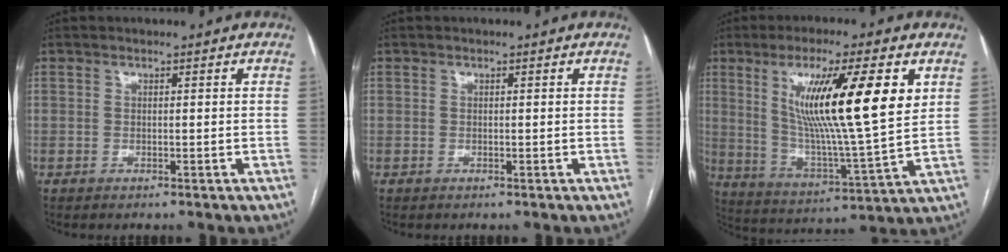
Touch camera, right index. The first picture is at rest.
{"total": 0.0}
{"total": 18.1, "force": [6.0, 0.8, 17.1], "torque": [-0.299, -0.010, 0.098]}